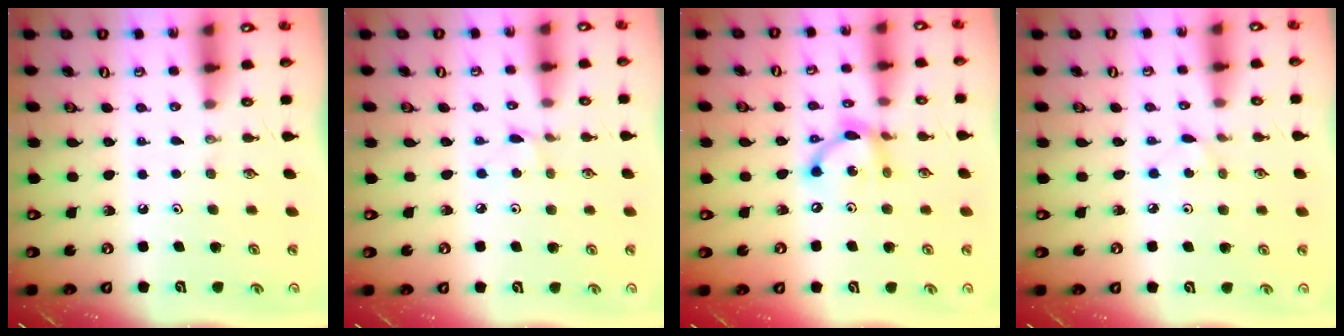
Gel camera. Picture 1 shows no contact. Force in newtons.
{"total": 2.4, "press": 2.4, "slide": 0.3}
{"total": 11.8, "press": 11.7, "slide": 0.9}
{"total": 2.6, "press": 2.6, "slide": 0.2}